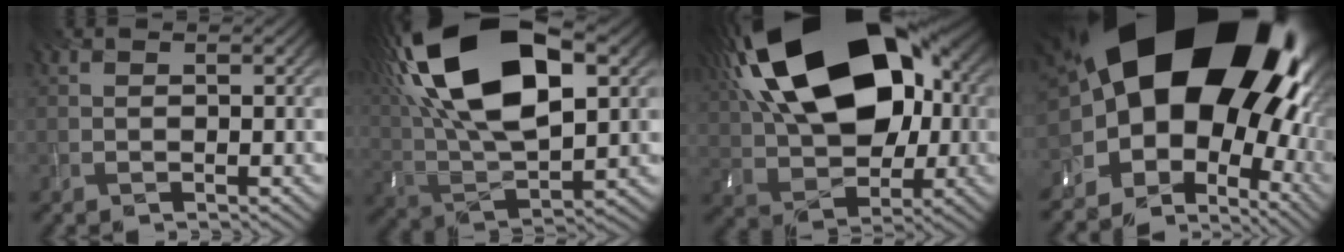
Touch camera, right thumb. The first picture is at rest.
{"total": 21.4, "force": [8.5, 10.4, 16.6], "torque": [-0.334, 0.049, 0.131]}
{"total": 22.1, "force": [7.2, 13.4, 16.0], "torque": [-0.316, 0.059, 0.116]}
{"total": 21.4, "force": [2.7, 15.3, 14.7], "torque": [-0.210, -0.060, 0.052]}